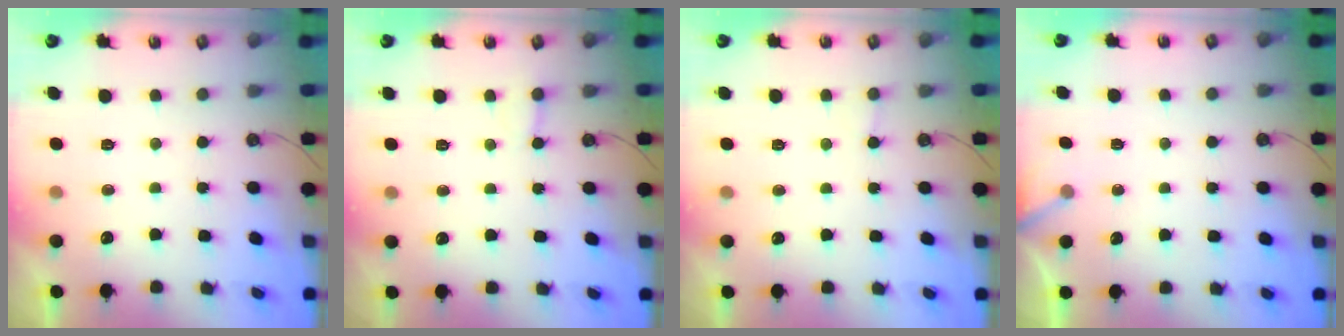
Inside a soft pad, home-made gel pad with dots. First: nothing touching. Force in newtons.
{"total": 2.5, "press": 2.4, "slide": 0.5}
{"total": 4.8, "press": 4.8, "slide": 0.3}
{"total": 1.9, "press": 1.9, "slide": 0.1}